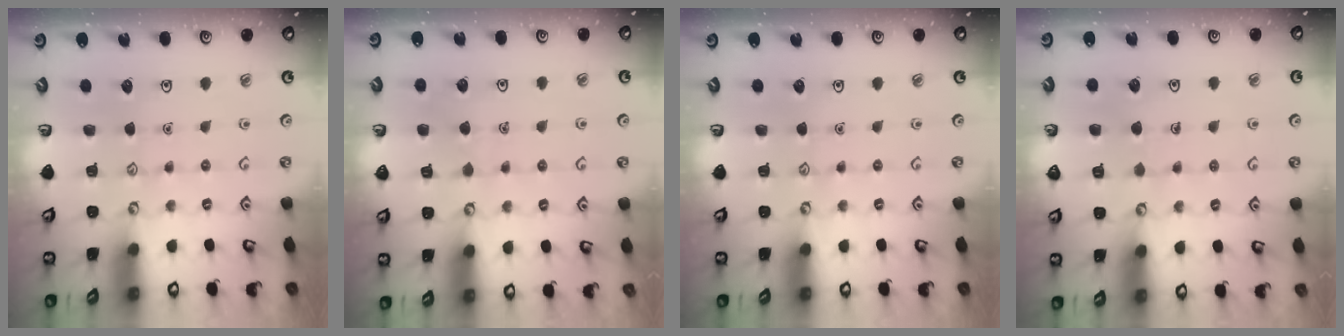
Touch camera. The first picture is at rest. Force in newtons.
{"total": 4.2, "press": 4.2, "slide": 0.3}
{"total": 0.0}
{"total": 4.8, "press": 4.8, "slide": 0.3}